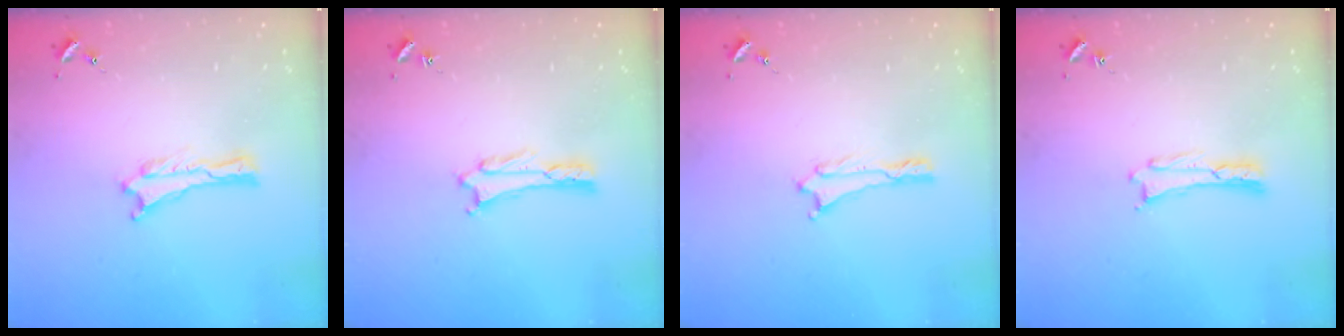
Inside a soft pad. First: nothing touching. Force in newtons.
{"total": 1.8, "press": 1.8, "slide": 0.2}
{"total": 0.0}
{"total": 0.0}